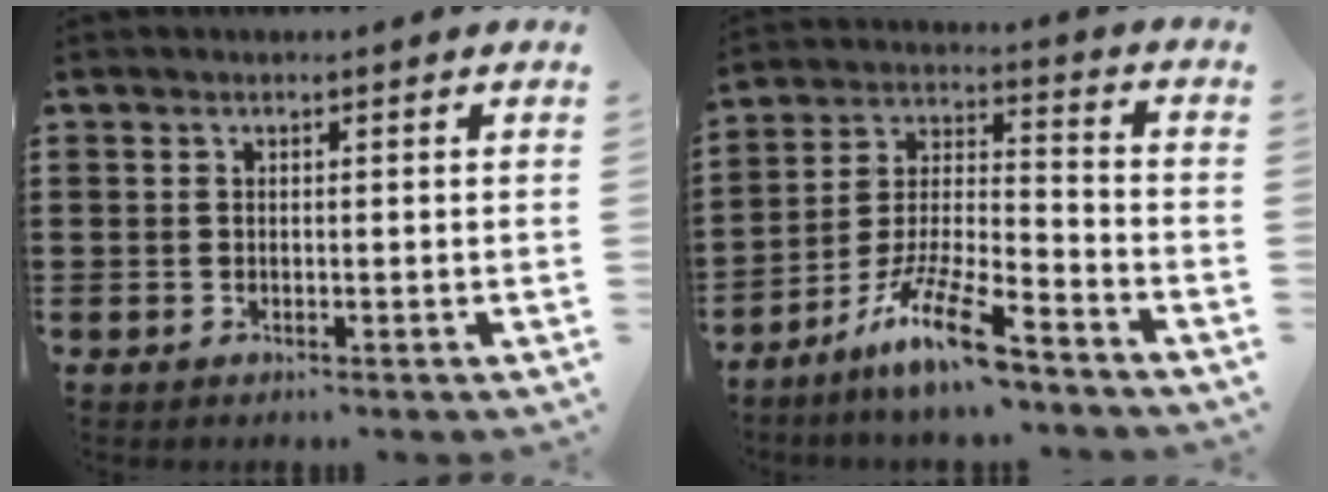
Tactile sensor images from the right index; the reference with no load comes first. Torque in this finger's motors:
{"motor_torque": [1.38, -0.75, 0.76, 0.10]}